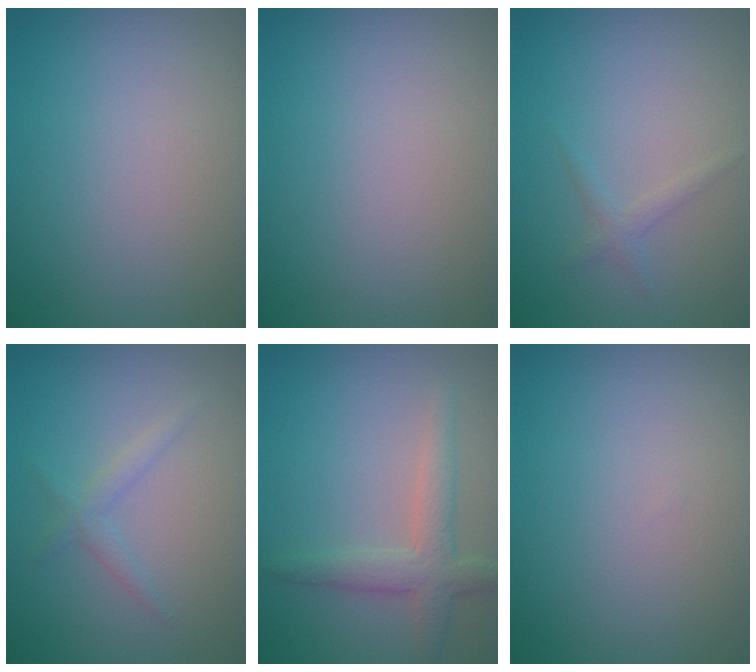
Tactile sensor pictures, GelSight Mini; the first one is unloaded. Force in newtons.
{"total": 0.0}
{"total": 1.0, "press": 1.0, "slide": 0.1}
{"total": 1.4, "press": 1.4, "slide": 0.0}
{"total": 3.1, "press": 3.1, "slide": 0.2}
{"total": 0.0}